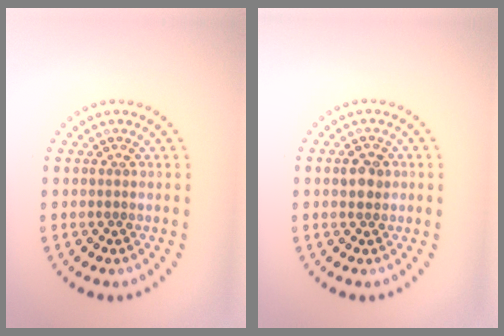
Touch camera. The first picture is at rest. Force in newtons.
{"total": 1.7, "press": 1.6, "slide": 0.3}